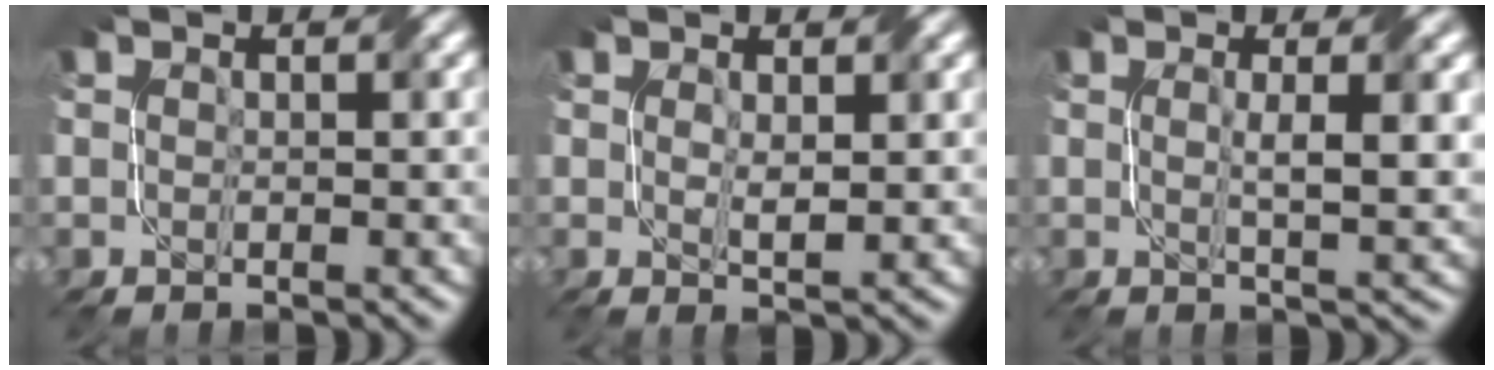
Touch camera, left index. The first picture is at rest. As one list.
[{"total": 1.7, "force": [0.4, 0.6, 1.6], "torque": [-0.031, -0.005, 0.011]}, {"total": 3.4, "force": [0.5, 0.6, 3.3], "torque": [-0.049, -0.002, 0.009]}]